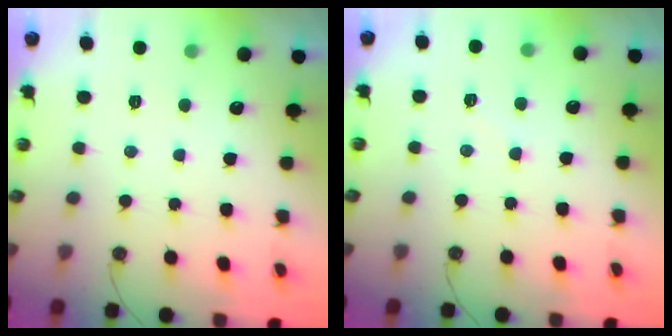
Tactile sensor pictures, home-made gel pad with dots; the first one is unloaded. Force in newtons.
{"total": 2.7, "press": 2.7, "slide": 0.4}